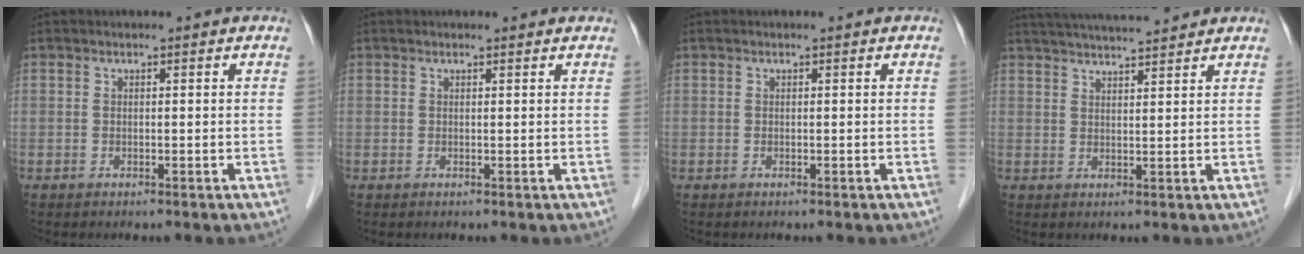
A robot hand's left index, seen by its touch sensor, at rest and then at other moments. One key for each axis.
{"total": 1.5, "fx": 1.5, "fy": 0.2, "fz": 0.3, "tx": -0.012, "ty": 0.010, "tz": 0.015}
{"total": 0.0}
{"total": 10.3, "fx": 9.6, "fy": 0.3, "fz": 3.9, "tx": -0.068, "ty": 0.027, "tz": 0.141}